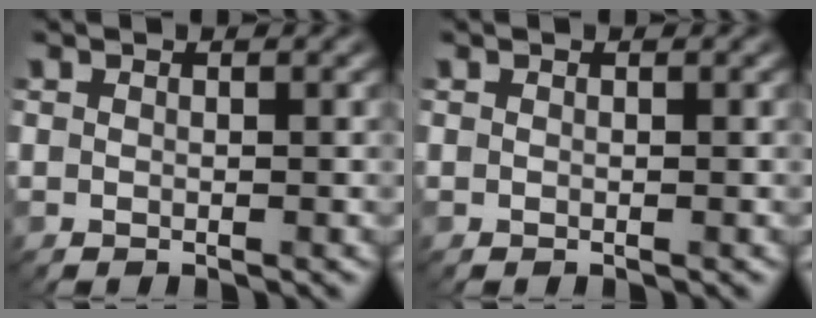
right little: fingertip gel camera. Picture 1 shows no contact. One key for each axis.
{"total": 0.0}